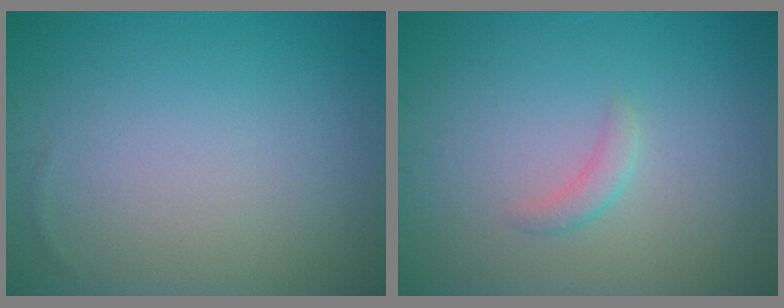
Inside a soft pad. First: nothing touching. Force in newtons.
{"total": 1.2, "press": 1.2, "slide": 0.1}